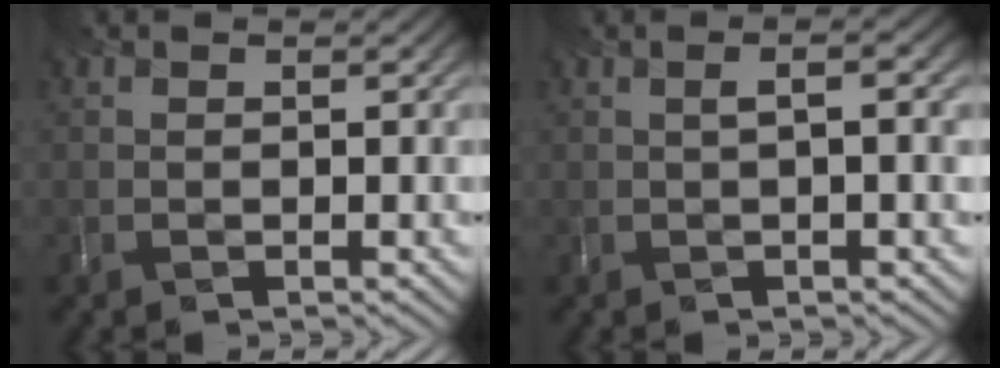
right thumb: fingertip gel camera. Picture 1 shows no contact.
{"total": 2.7, "force": [-0.2, 0.6, 2.6], "torque": [-0.039, 0.008, -0.007]}